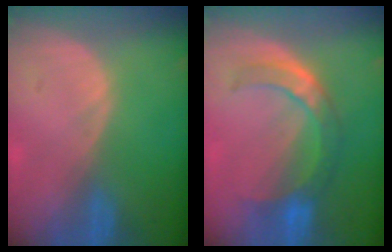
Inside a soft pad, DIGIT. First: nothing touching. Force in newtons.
{"total": 6.9, "press": 6.7, "slide": 1.4}